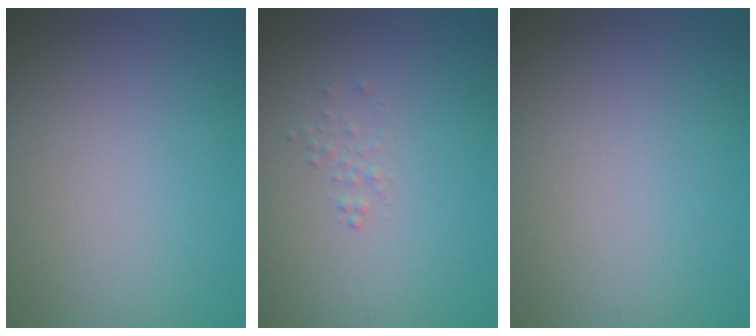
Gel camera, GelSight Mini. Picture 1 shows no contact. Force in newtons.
{"total": 0.7, "press": 0.7, "slide": 0.1}
{"total": 0.0}